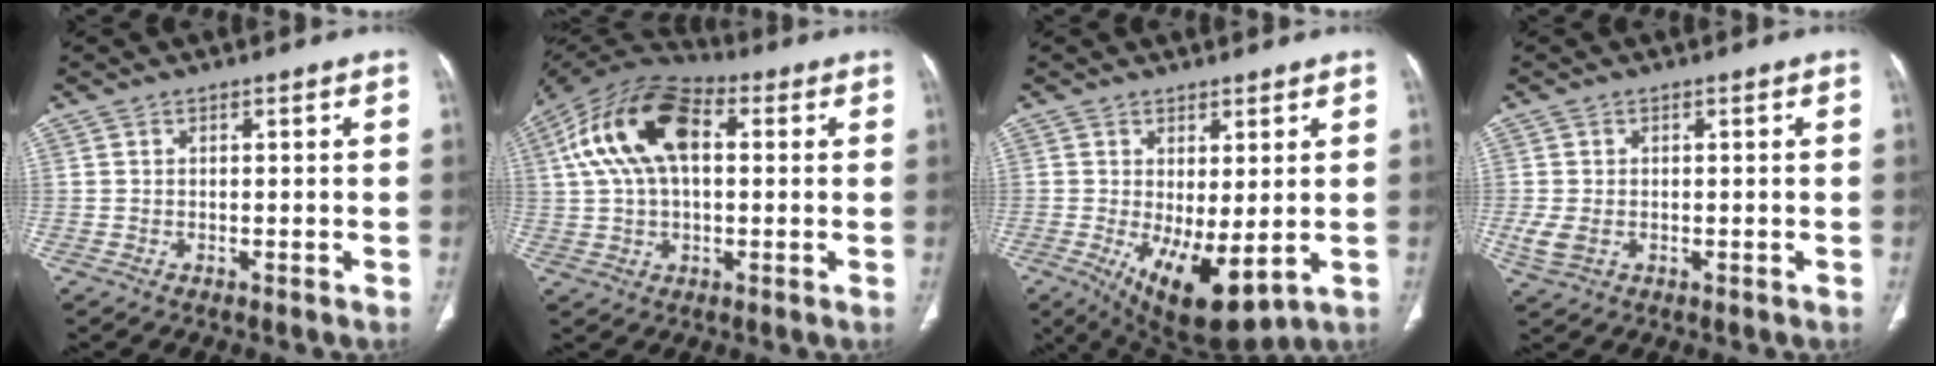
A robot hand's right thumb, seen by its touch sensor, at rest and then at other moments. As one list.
[{"total": 17.1, "force": [3.8, 9.7, 13.6], "torque": [-0.253, 0.033, 0.059]}, {"total": 11.2, "force": [-1.8, 4.6, 10.1], "torque": [-0.163, -0.023, -0.006]}, {"total": 3.6, "force": [-0.5, 2.5, 2.5], "torque": [-0.067, -0.002, -0.005]}]